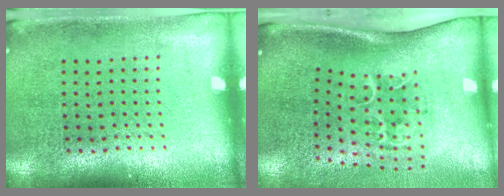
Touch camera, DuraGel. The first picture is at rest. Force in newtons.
{"total": 2.2, "press": 1.3, "slide": 1.7}